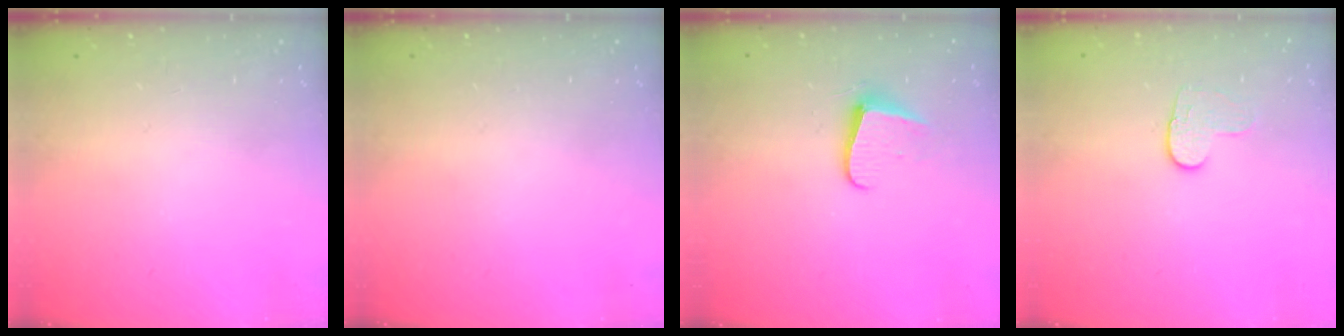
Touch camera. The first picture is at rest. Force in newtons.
{"total": 0.0}
{"total": 7.2, "press": 7.2, "slide": 0.5}
{"total": 7.9, "press": 7.8, "slide": 0.6}